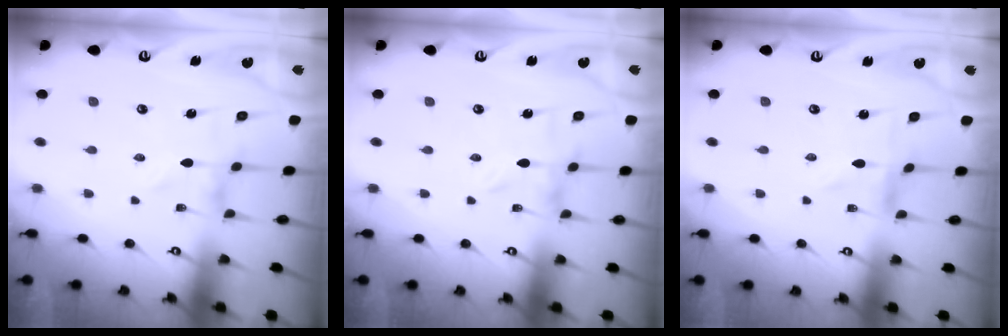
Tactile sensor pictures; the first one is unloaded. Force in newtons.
{"total": 0.0}
{"total": 0.0}